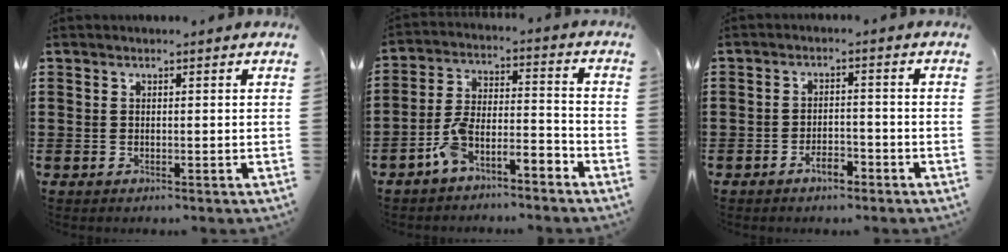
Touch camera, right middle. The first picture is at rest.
{"total": 6.0, "force": [-5.4, 1.1, 2.4], "torque": [-0.064, 0.001, -0.113]}
{"total": 3.4, "force": [-2.6, 1.2, 1.9], "torque": [-0.033, 0.008, -0.050]}